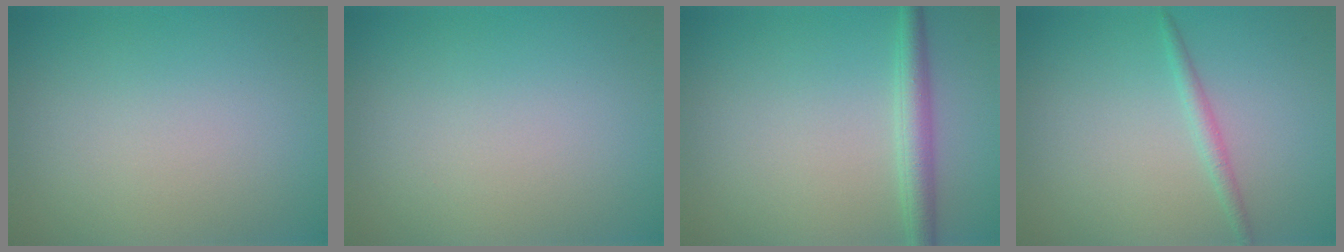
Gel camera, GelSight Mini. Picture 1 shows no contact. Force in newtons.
{"total": 0.0}
{"total": 2.7, "press": 2.7, "slide": 0.1}
{"total": 1.3, "press": 1.3, "slide": 0.1}